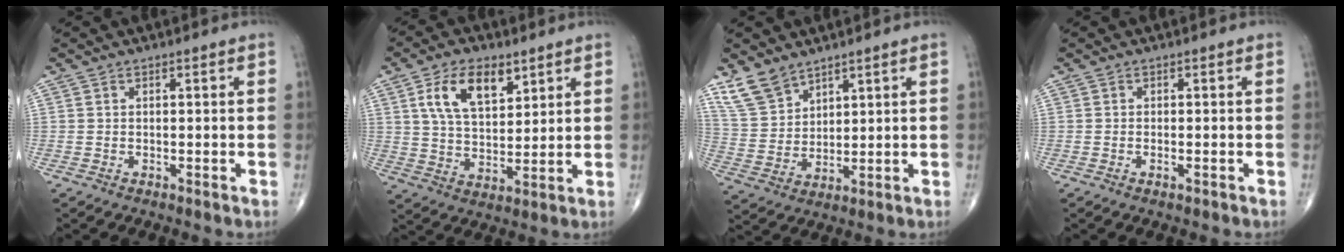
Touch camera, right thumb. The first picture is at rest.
{"total": 11.6, "force": [5.4, 6.3, 8.1], "torque": [-0.125, -0.020, 0.105]}
{"total": 7.9, "force": [6.1, 4.1, 2.8], "torque": [-0.049, -0.024, 0.136]}
{"total": 0.8, "force": [-0.4, 0.2, 0.7], "torque": [-0.013, -0.002, -0.006]}